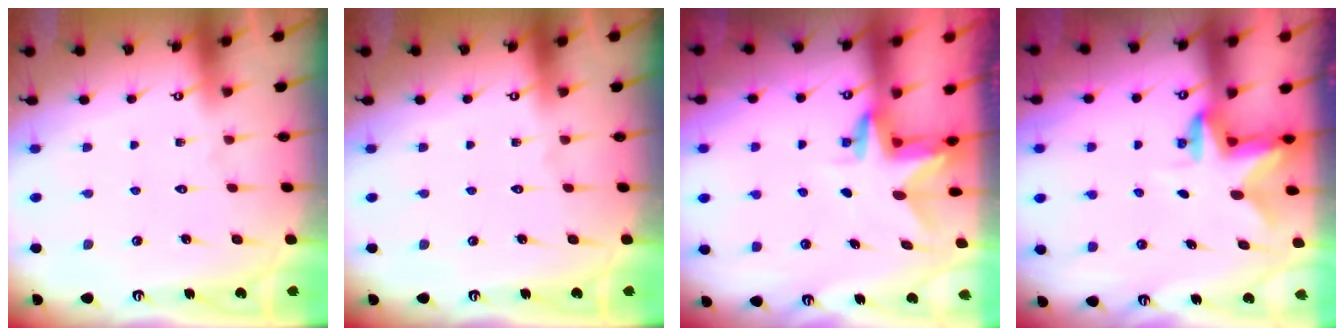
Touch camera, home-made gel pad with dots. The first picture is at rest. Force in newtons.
{"total": 0.0}
{"total": 2.9, "press": 2.9, "slide": 0.2}
{"total": 2.5, "press": 2.4, "slide": 0.4}